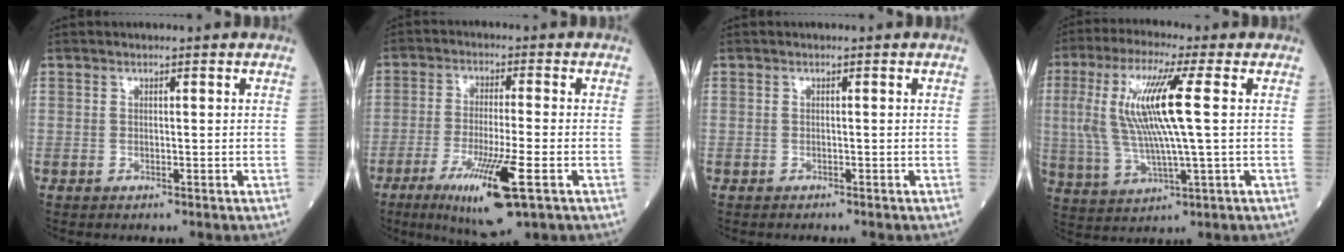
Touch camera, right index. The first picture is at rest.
{"total": 11.9, "force": [-5.4, 0.9, 10.5], "torque": [-0.194, -0.034, -0.088]}
{"total": 0.0}
{"total": 13.4, "force": [2.1, 0.9, 13.2], "torque": [-0.288, 0.010, 0.038]}